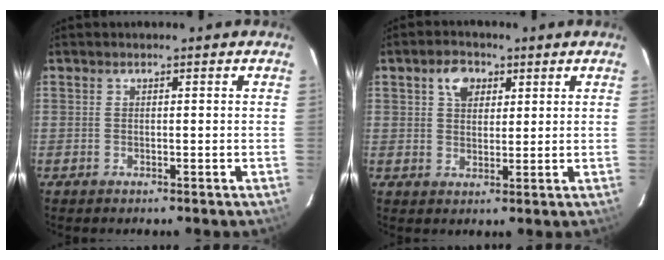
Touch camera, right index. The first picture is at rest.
{"total": 4.7, "force": [2.2, 3.3, 2.5], "torque": [-0.037, 0.013, 0.039]}